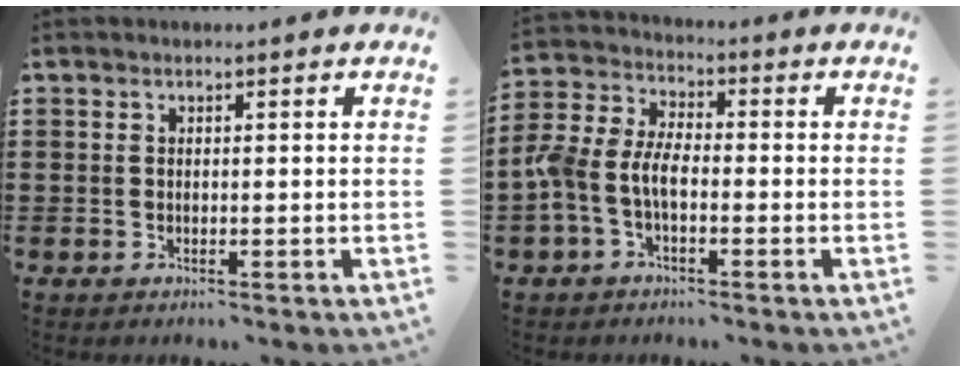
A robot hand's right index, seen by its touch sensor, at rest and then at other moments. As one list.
[{"total": 5.8, "force": [-2.2, 3.1, 4.4], "torque": [-0.128, -0.006, -0.054]}]